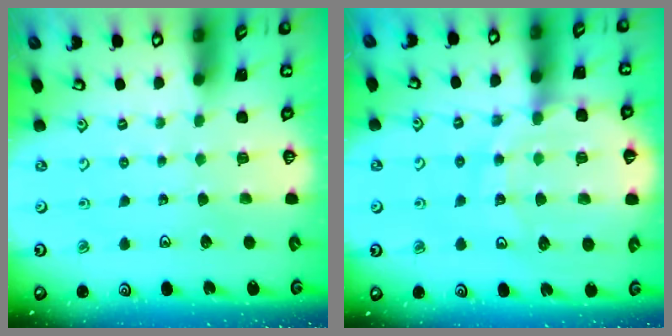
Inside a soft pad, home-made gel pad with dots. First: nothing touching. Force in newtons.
{"total": 12.3, "press": 12.2, "slide": 1.7}